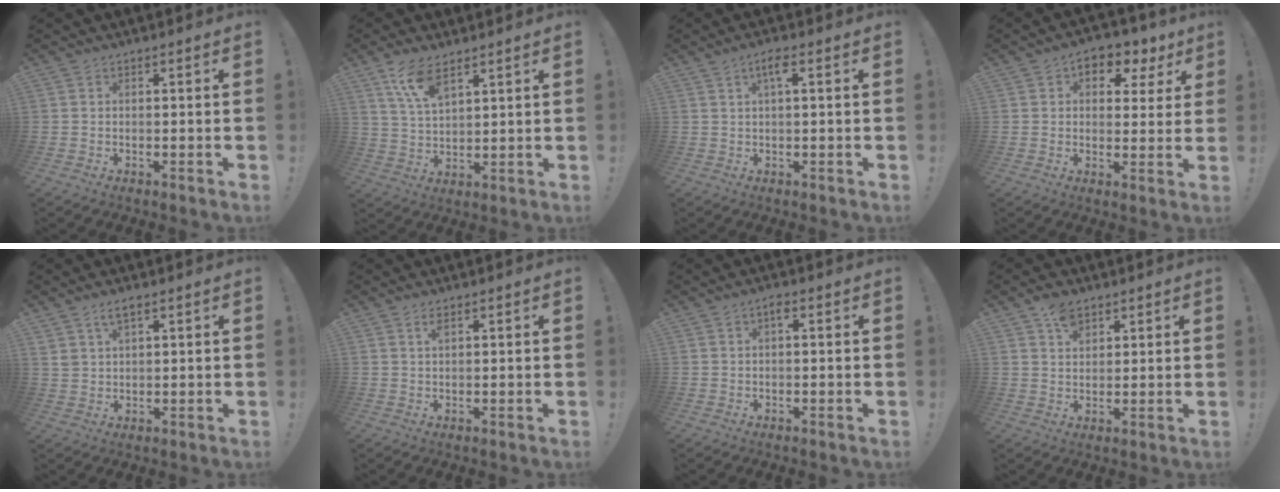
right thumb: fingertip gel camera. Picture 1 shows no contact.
{"total": 9.0, "force": [6.1, 3.3, 5.7], "torque": [-0.115, -0.023, 0.115]}
{"total": 3.6, "force": [1.2, 0.5, 3.4], "torque": [-0.061, 0.002, 0.015]}
{"total": 6.7, "force": [2.6, 5.1, 3.6], "torque": [-0.038, -0.012, 0.048]}
{"total": 4.0, "force": [2.6, 1.5, 2.6], "torque": [-0.046, -0.008, 0.047]}
{"total": 1.5, "force": [0.7, 0.4, 1.2], "torque": [-0.022, 0.000, 0.011]}
{"total": 1.5, "force": [0.2, 0.5, 1.4], "torque": [-0.030, 0.005, 0.000]}
{"total": 5.7, "force": [3.6, 3.6, 2.6], "torque": [-0.029, -0.013, 0.063]}